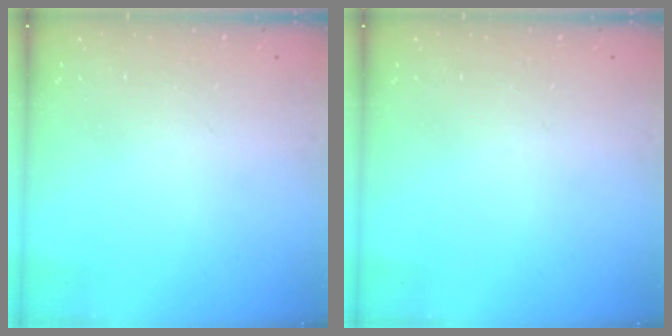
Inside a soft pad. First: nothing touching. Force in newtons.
{"total": 0.0}